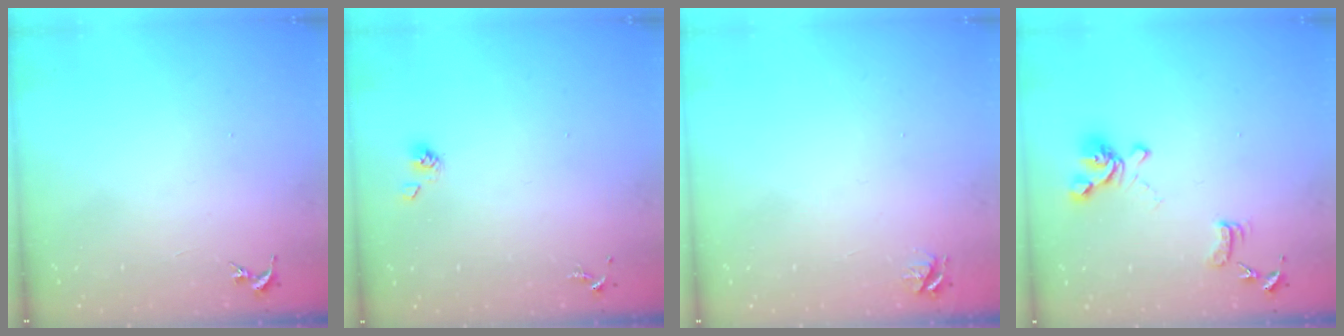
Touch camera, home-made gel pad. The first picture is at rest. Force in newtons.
{"total": 4.6, "press": 4.1, "slide": 2.2}
{"total": 4.2, "press": 4.1, "slide": 0.5}
{"total": 13.1, "press": 13.0, "slide": 1.2}